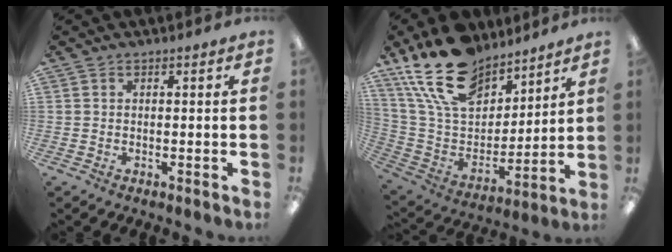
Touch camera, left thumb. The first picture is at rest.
{"total": 20.9, "force": [15.2, 10.8, 9.5], "torque": [-0.200, -0.082, 0.283]}